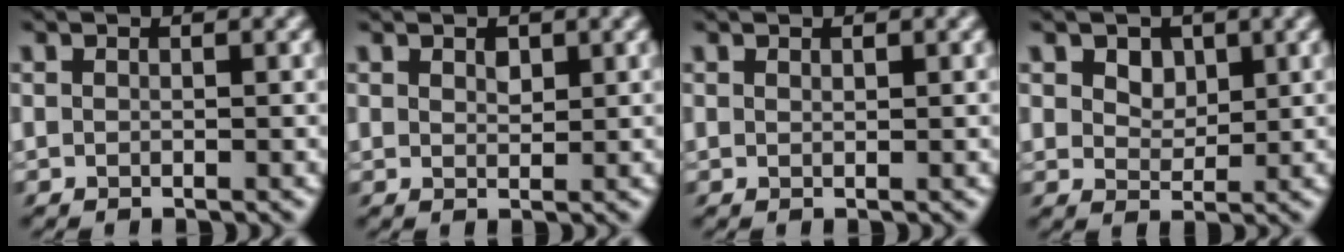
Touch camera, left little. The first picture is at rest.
{"total": 1.5, "force": [1.0, 0.9, 0.8], "torque": [-0.022, -0.003, 0.016]}
{"total": 0.5, "force": [0.5, 0.0, 0.2], "torque": [-0.004, -0.001, 0.011]}
{"total": 3.4, "force": [1.0, 2.7, 1.9], "torque": [-0.042, 0.004, 0.010]}